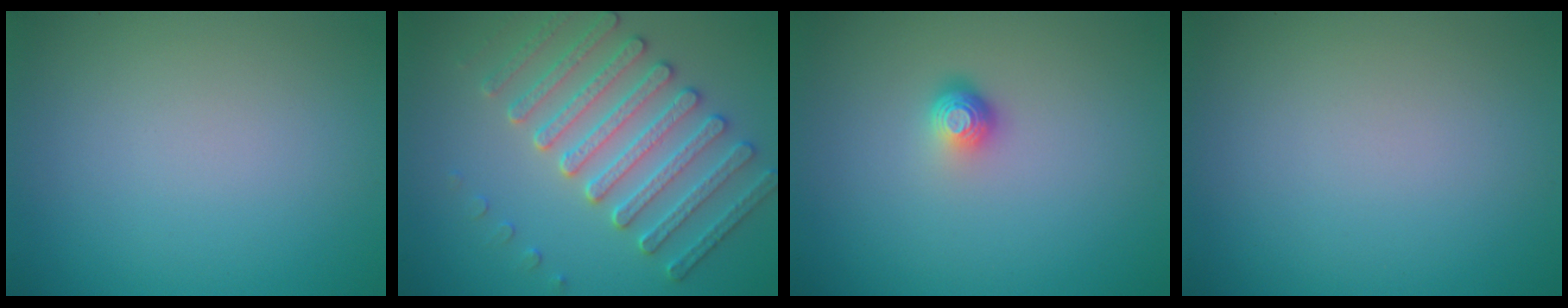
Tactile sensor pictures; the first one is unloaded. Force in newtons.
{"total": 5.1, "press": 4.9, "slide": 1.3}
{"total": 1.8, "press": 1.2, "slide": 1.3}
{"total": 0.0}